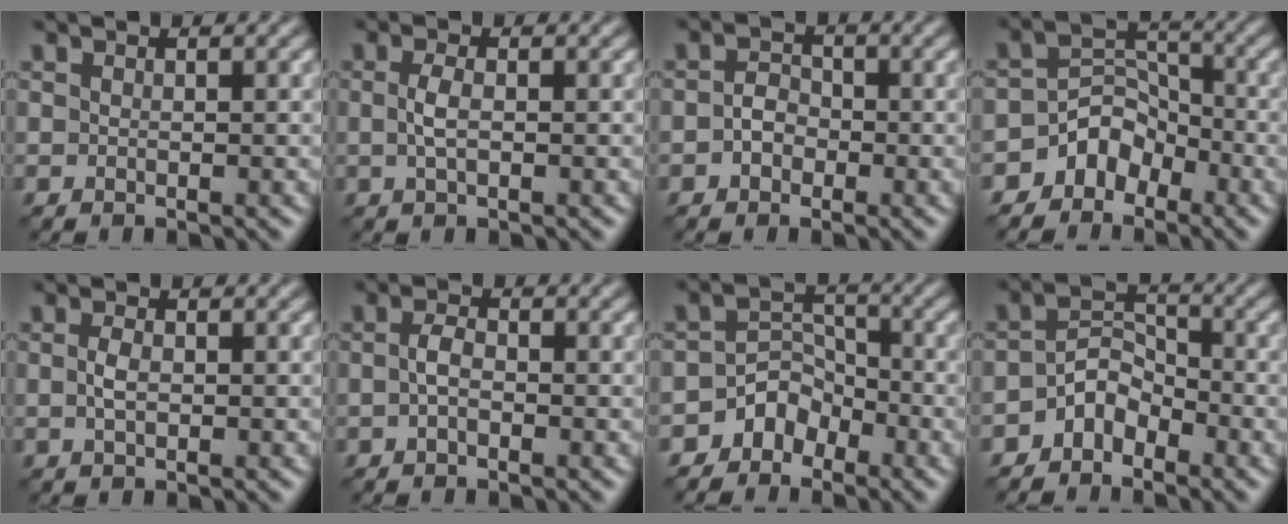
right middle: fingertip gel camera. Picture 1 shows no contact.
{"total": 1.7, "force": [0.0, 0.7, 1.5], "torque": [-0.037, 0.002, -0.002]}
{"total": 1.9, "force": [-0.6, 1.5, 1.0], "torque": [-0.018, 0.002, -0.016]}
{"total": 3.8, "force": [-2.6, 2.6, 1.1], "torque": [-0.006, 0.011, -0.050]}
{"total": 1.3, "force": [0.0, 0.8, 1.1], "torque": [-0.027, 0.000, -0.001]}
{"total": 1.5, "force": [-0.3, 0.8, 1.3], "torque": [-0.029, 0.004, -0.008]}
{"total": 3.3, "force": [-2.3, 2.2, 0.7], "torque": [0.002, 0.010, -0.045]}
{"total": 3.1, "force": [-2.1, 1.9, 1.3], "torque": [-0.019, 0.012, -0.044]}